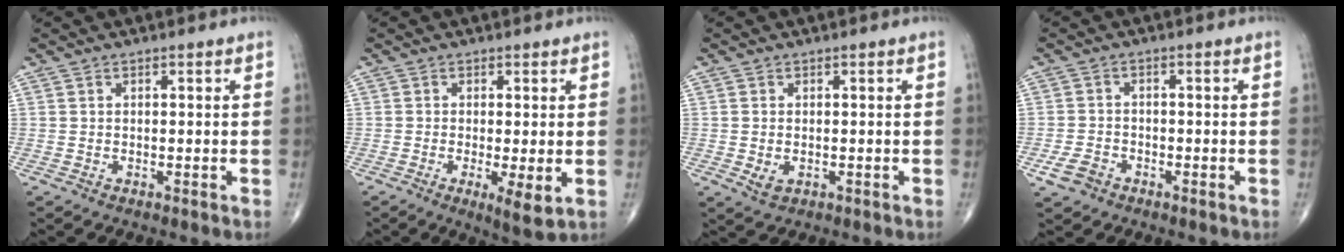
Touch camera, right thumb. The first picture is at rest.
{"total": 5.0, "force": [-1.0, 1.1, 4.8], "torque": [-0.086, -0.017, -0.019]}
{"total": 2.3, "force": [-0.4, 1.5, 1.7], "torque": [-0.029, -0.003, -0.001]}
{"total": 3.8, "force": [-2.1, 2.7, 1.7], "torque": [-0.034, 0.011, -0.036]}